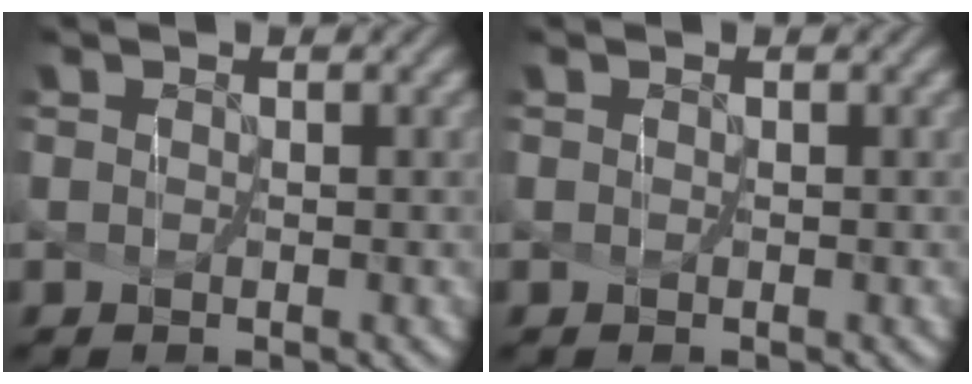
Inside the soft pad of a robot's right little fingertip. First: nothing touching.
{"total": 0.0}